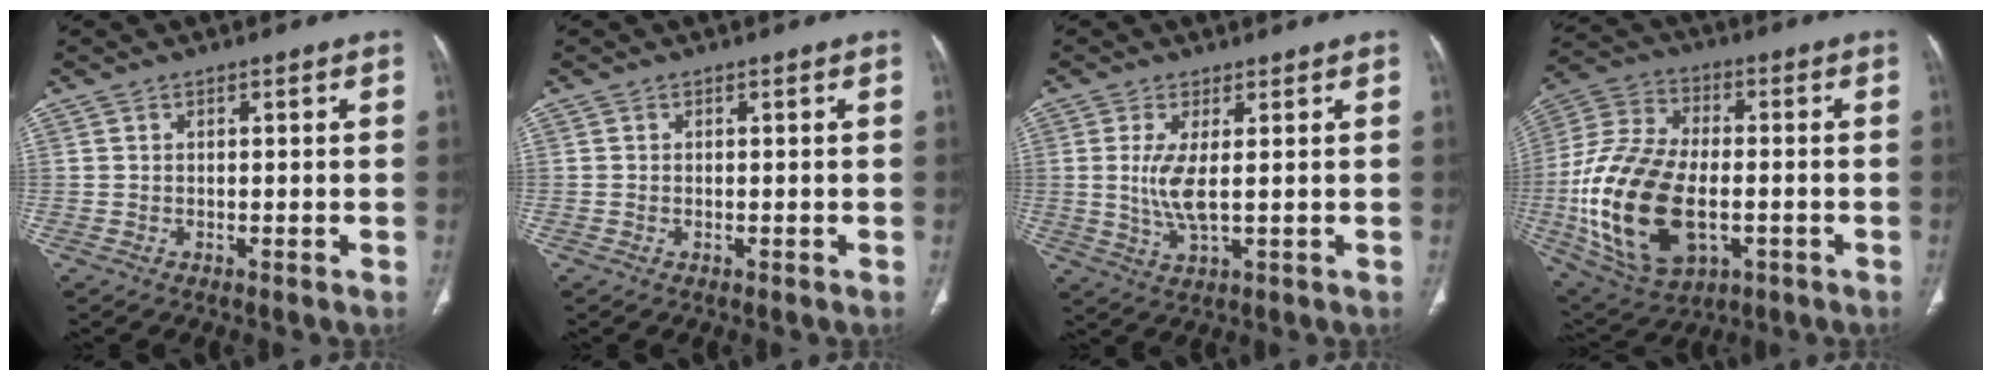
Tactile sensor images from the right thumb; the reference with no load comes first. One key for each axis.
{"total": 0.0}
{"total": 5.8, "fx": 0.6, "fy": 1.4, "fz": 5.6, "tx": -0.136, "ty": -0.016, "tz": 0.017}
{"total": 23.5, "fx": -4.3, "fy": 13.6, "fz": 18.7, "tx": -0.376, "ty": 0.006, "tz": -0.059}